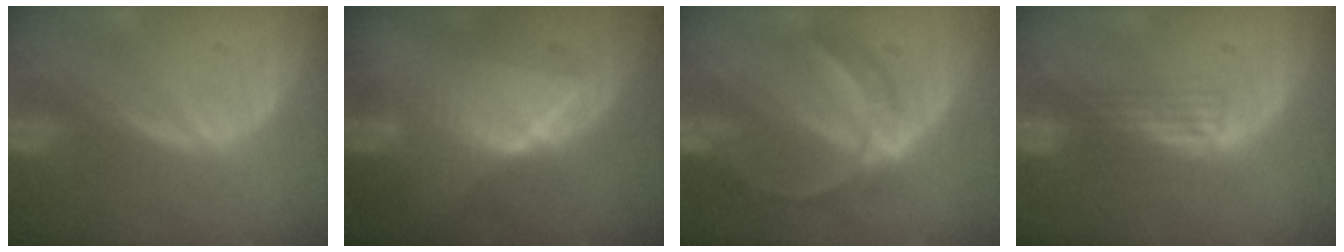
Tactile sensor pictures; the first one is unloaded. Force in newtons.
{"total": 6.4, "press": 6.3, "slide": 1.0}
{"total": 6.2, "press": 5.5, "slide": 2.7}
{"total": 2.5, "press": 2.2, "slide": 1.3}